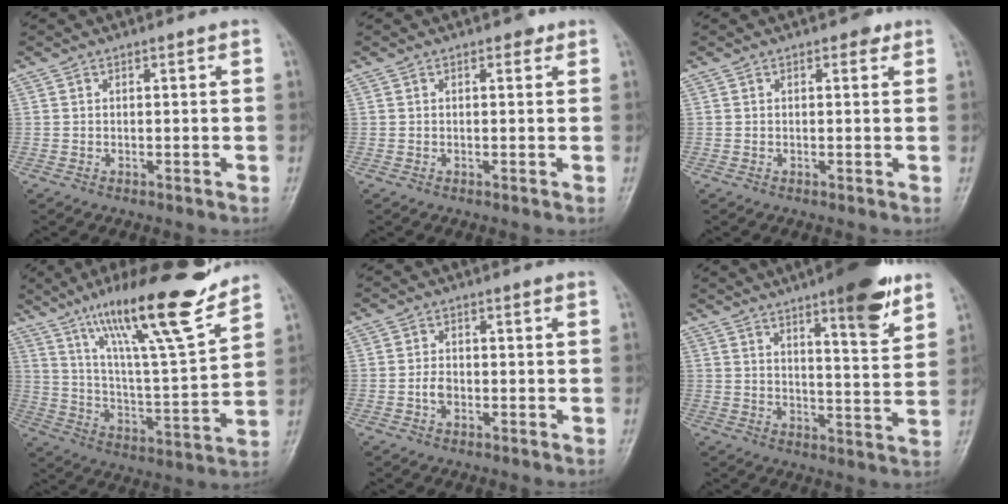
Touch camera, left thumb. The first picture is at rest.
{"total": 1.3, "force": [0.7, 0.9, 0.7], "torque": [0.001, 0.000, 0.004]}
{"total": 1.6, "force": [0.8, 1.0, 0.9], "torque": [0.000, 0.000, 0.006]}
{"total": 20.9, "force": [15.0, 2.5, 14.3], "torque": [-0.210, -0.074, 0.254]}
{"total": 2.3, "force": [-0.8, 1.6, 1.5], "torque": [-0.024, 0.010, -0.017]}
{"total": 12.7, "force": [7.8, 2.7, 9.6], "torque": [-0.114, -0.042, 0.107]}